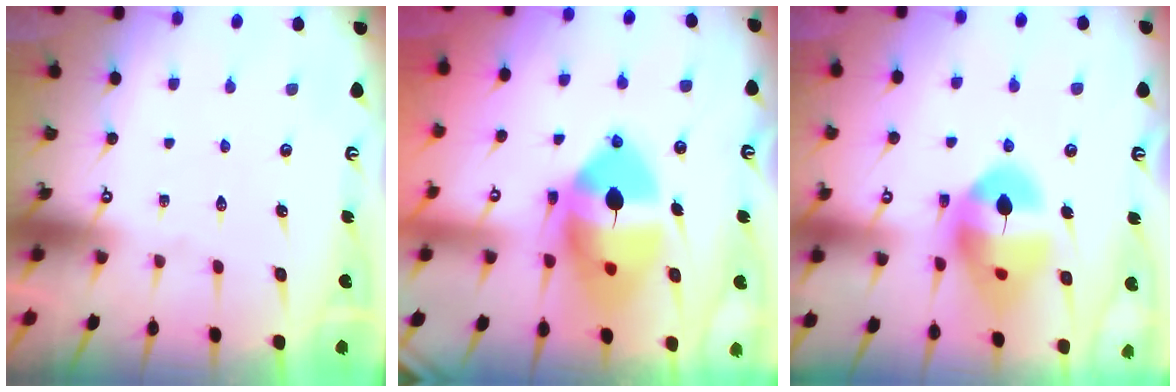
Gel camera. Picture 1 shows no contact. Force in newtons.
{"total": 18.2, "press": 18.0, "slide": 2.7}
{"total": 14.5, "press": 14.5, "slide": 1.4}